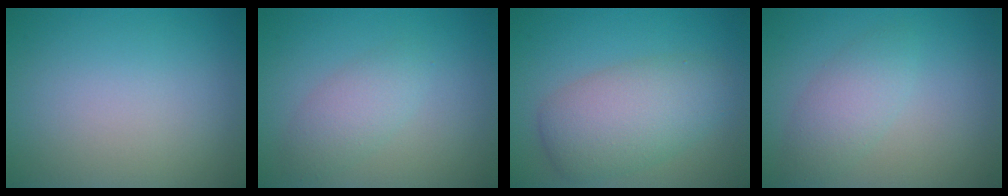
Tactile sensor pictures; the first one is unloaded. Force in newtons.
{"total": 2.5, "press": 2.5, "slide": 0.0}
{"total": 5.8, "press": 5.7, "slide": 0.3}
{"total": 2.7, "press": 2.7, "slide": 0.0}